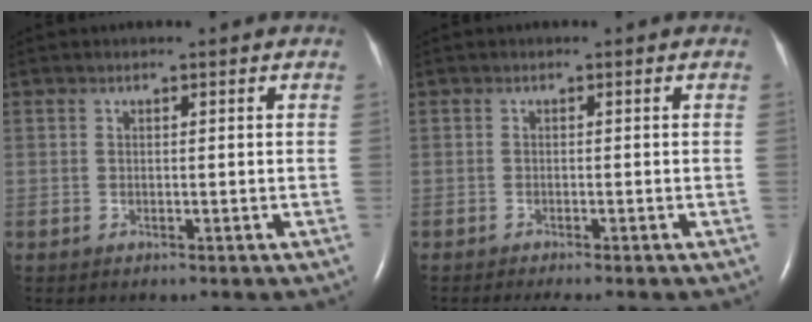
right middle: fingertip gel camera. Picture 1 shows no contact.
{"total": 3.5, "force": [-3.0, 0.1, 1.9], "torque": [-0.024, -0.007, -0.040]}